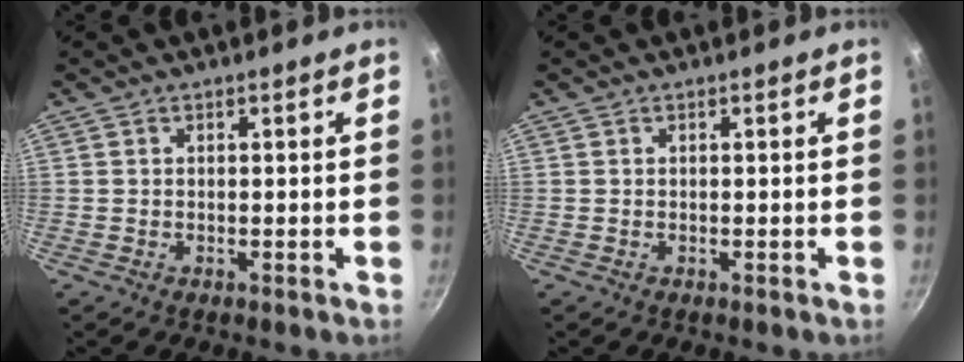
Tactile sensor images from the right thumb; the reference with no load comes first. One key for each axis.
{"total": 0.0}